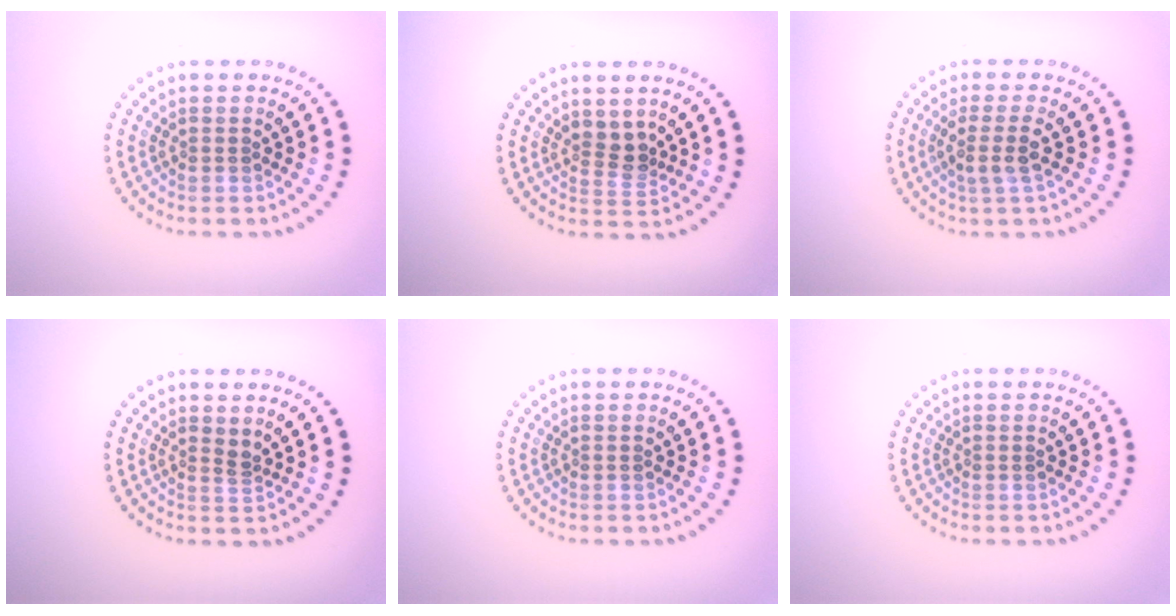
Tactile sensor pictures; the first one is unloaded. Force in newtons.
{"total": 2.2, "press": 1.7, "slide": 1.4}
{"total": 2.4, "press": 2.0, "slide": 1.4}
{"total": 0.8, "press": 0.5, "slide": 0.7}
{"total": 0.0}
{"total": 0.0}